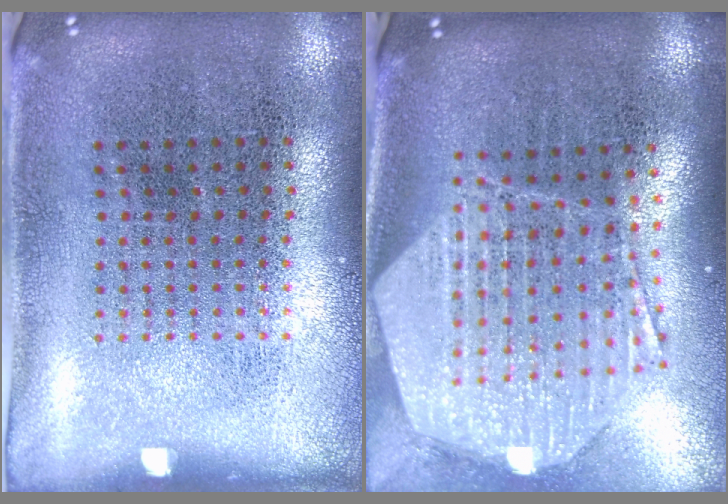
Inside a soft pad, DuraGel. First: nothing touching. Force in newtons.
{"total": 2.9, "press": 2.3, "slide": 1.8}